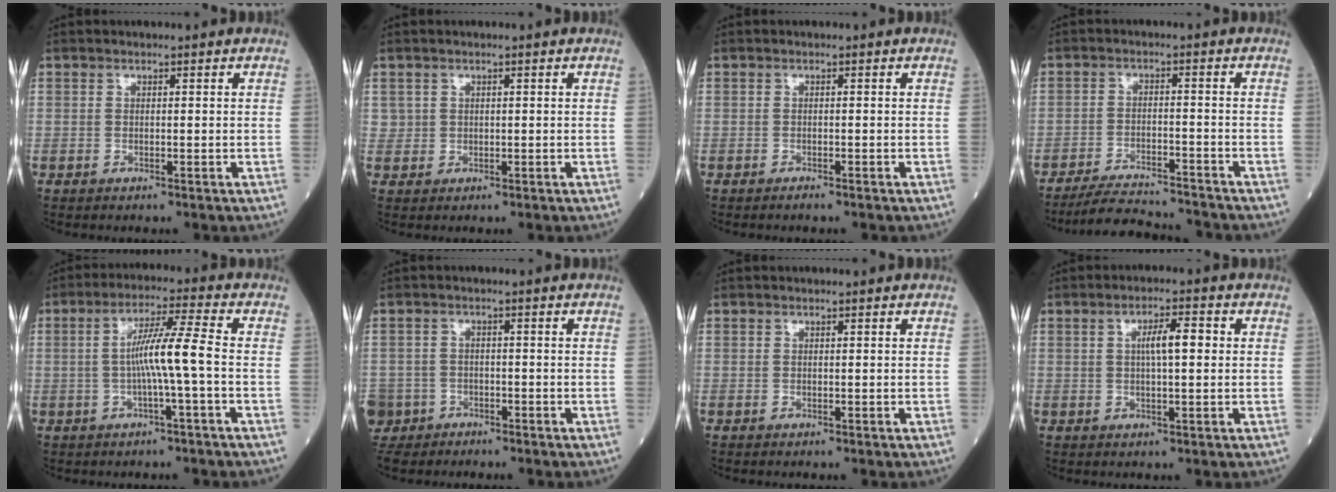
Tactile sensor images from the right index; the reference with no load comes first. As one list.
[{"total": 1.4, "force": [0.5, 1.3, 0.0], "torque": [0.013, 0.003, 0.005]}, {"total": 0.7, "force": [-0.7, 0.0, 0.3], "torque": [-0.011, -0.001, -0.010]}, {"total": 10.1, "force": [-9.8, 0.6, 2.6], "torque": [-0.040, -0.005, -0.157]}, {"total": 7.1, "force": [-1.0, -0.8, 7.0], "torque": [-0.130, 0.013, -0.018]}, {"total": 6.8, "force": [-4.3, 5.3, 0.3], "torque": [-0.018, 0.005, -0.077]}, {"total": 0.0}, {"total": 4.6, "force": [0.7, 0.9, 4.4], "torque": [-0.076, 0.012, 0.011]}]